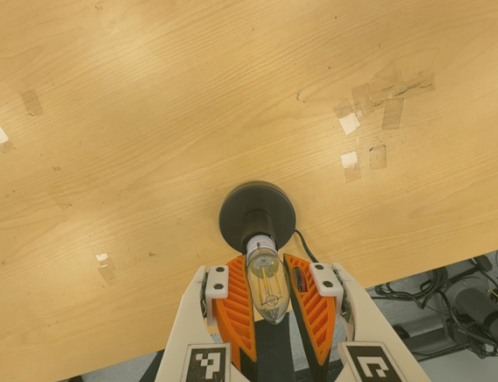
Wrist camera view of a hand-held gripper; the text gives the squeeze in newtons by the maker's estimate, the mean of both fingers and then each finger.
{"total": 12.8, "left": 12.5, "right": 13.0}